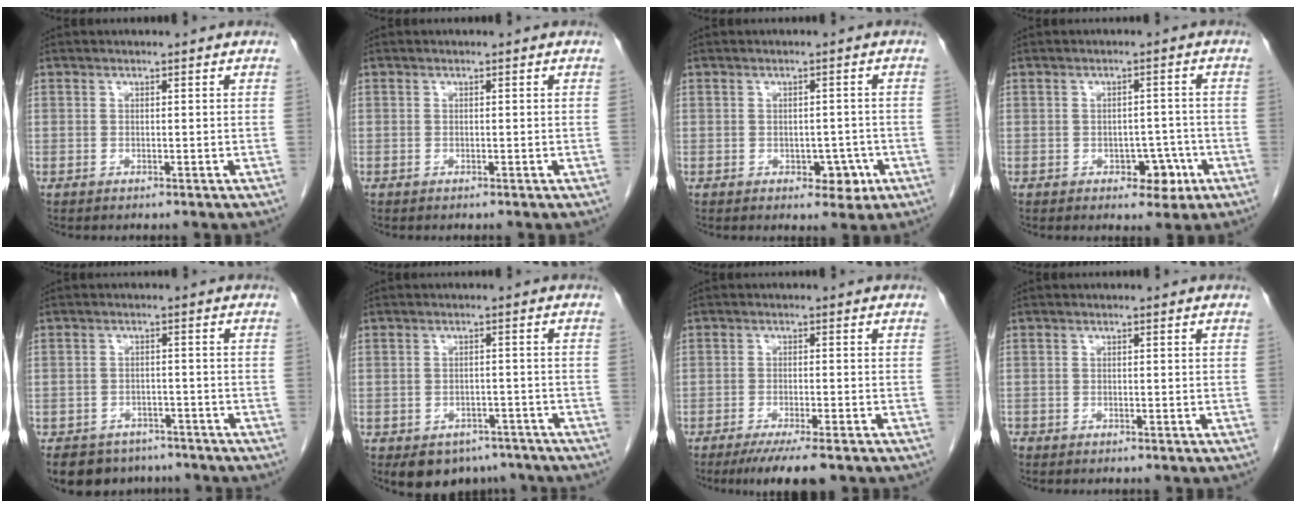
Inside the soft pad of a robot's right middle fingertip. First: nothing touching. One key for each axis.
{"total": 0.0}
{"total": 3.3, "fx": -1.2, "fy": 2.1, "fz": 2.3, "tx": -0.020, "ty": 0.004, "tz": -0.009}
{"total": 4.0, "fx": -1.8, "fy": 2.4, "fz": 2.6, "tx": -0.024, "ty": 0.007, "tz": -0.018}
{"total": 9.4, "fx": -7.6, "fy": 5.3, "fz": 2.0, "tx": -0.028, "ty": 0.004, "tz": -0.099}
{"total": 7.2, "fx": -5.3, "fy": 4.6, "fz": 1.9, "tx": -0.018, "ty": 0.011, "tz": -0.068}
{"total": 7.7, "fx": -5.8, "fy": 0.9, "fz": 5.0, "tx": -0.069, "ty": -0.015, "tz": -0.087}
{"total": 1.1, "fx": -0.8, "fy": 0.6, "fz": 0.2, "tx": -0.010, "ty": 0.000, "tz": -0.016}